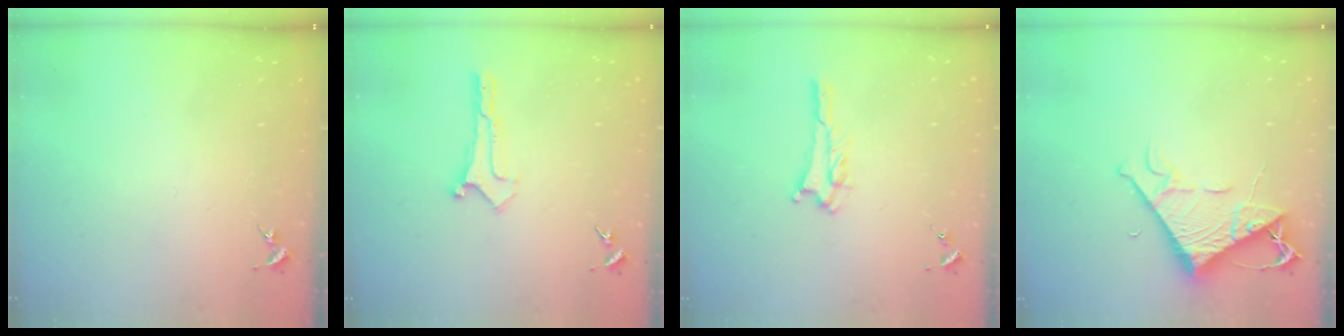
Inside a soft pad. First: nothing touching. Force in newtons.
{"total": 0.0}
{"total": 2.8, "press": 2.8, "slide": 0.3}
{"total": 8.0, "press": 7.9, "slide": 0.8}